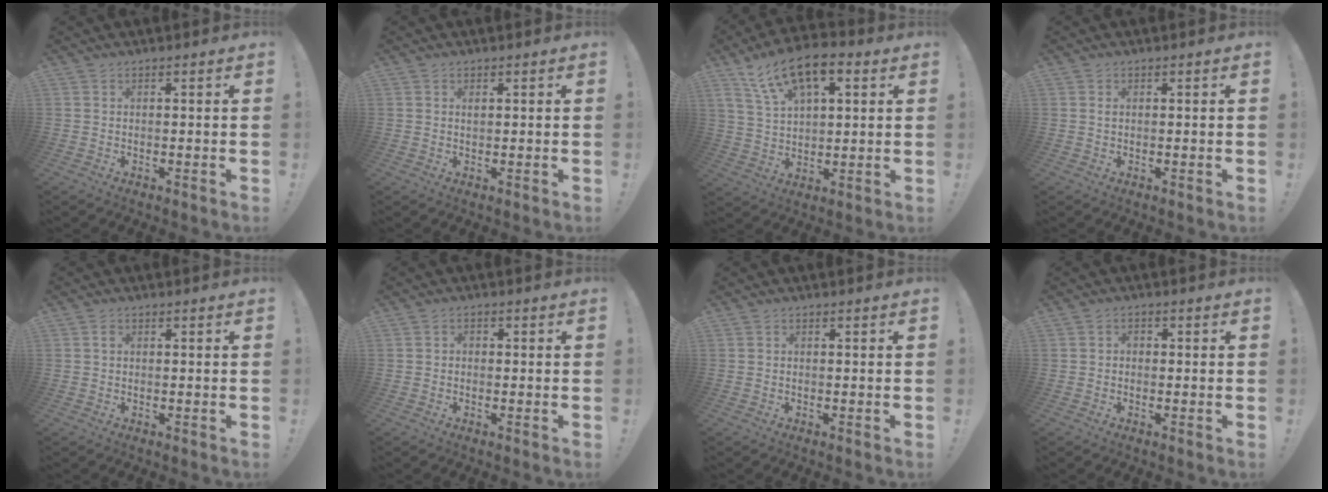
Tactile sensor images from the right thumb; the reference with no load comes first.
{"total": 0.7, "force": [0.3, 0.4, 0.5], "torque": [-0.004, -0.001, 0.004]}
{"total": 14.4, "force": [7.7, 7.2, 9.9], "torque": [-0.169, -0.028, 0.141]}
{"total": 0.0}
{"total": 0.7, "force": [0.2, 0.3, 0.5], "torque": [-0.005, 0.001, 0.002]}
{"total": 1.5, "force": [-0.9, 1.0, 0.6], "torque": [-0.013, 0.007, -0.016]}
{"total": 0.0}
{"total": 1.7, "force": [-1.0, 1.1, 0.8], "torque": [-0.016, 0.009, -0.017]}